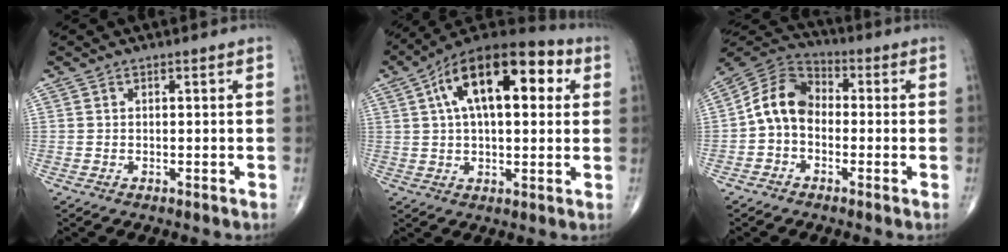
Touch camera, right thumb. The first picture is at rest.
{"total": 20.3, "force": [6.2, 9.6, 16.8], "torque": [-0.254, 0.026, 0.091]}
{"total": 9.4, "force": [-1.1, 7.0, 6.2], "torque": [-0.099, 0.034, -0.039]}